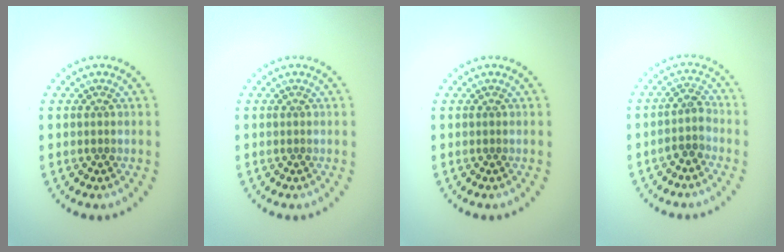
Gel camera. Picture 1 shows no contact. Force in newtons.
{"total": 0.0}
{"total": 0.0}
{"total": 2.0, "press": 1.6, "slide": 1.2}